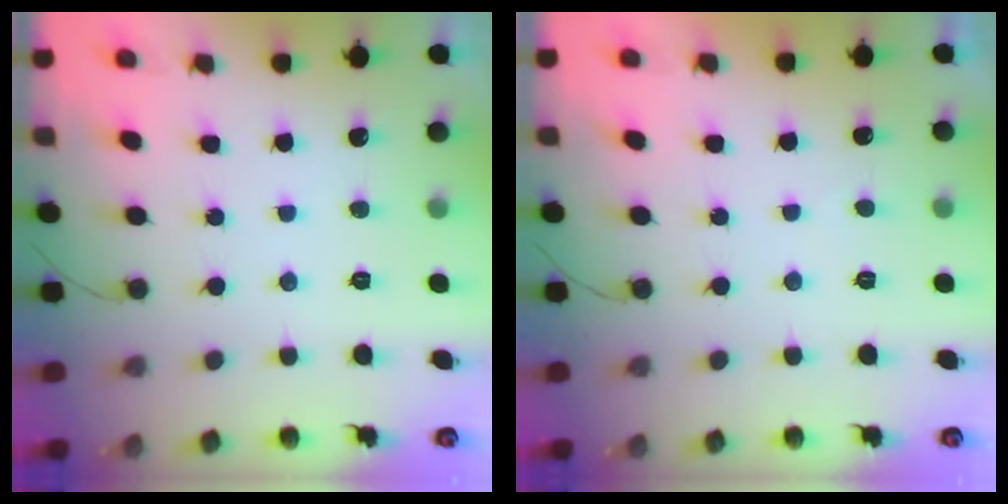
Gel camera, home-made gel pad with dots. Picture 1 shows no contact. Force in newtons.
{"total": 0.6, "press": 0.3, "slide": 0.5}